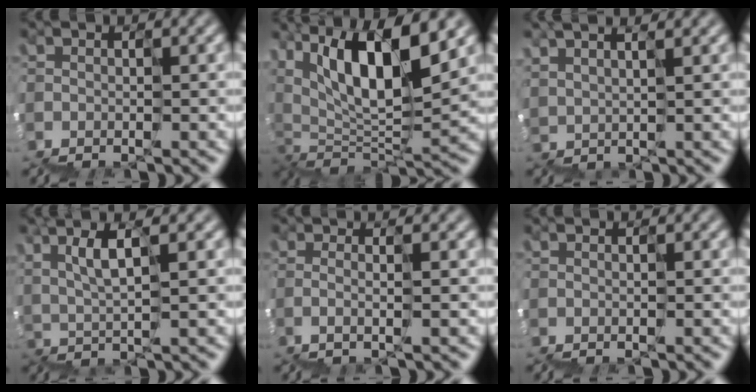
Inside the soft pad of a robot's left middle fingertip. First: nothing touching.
{"total": 9.9, "force": [6.0, 3.0, 7.3], "torque": [-0.109, 0.013, 0.117]}
{"total": 3.2, "force": [2.6, 0.9, 1.6], "torque": [0.024, 0.025, 0.045]}
{"total": 2.9, "force": [2.1, 0.2, 1.9], "torque": [-0.030, 0.010, 0.049]}
{"total": 0.6, "force": [-0.3, 0.0, 0.5], "torque": [-0.010, -0.002, -0.009]}
{"total": 0.0}